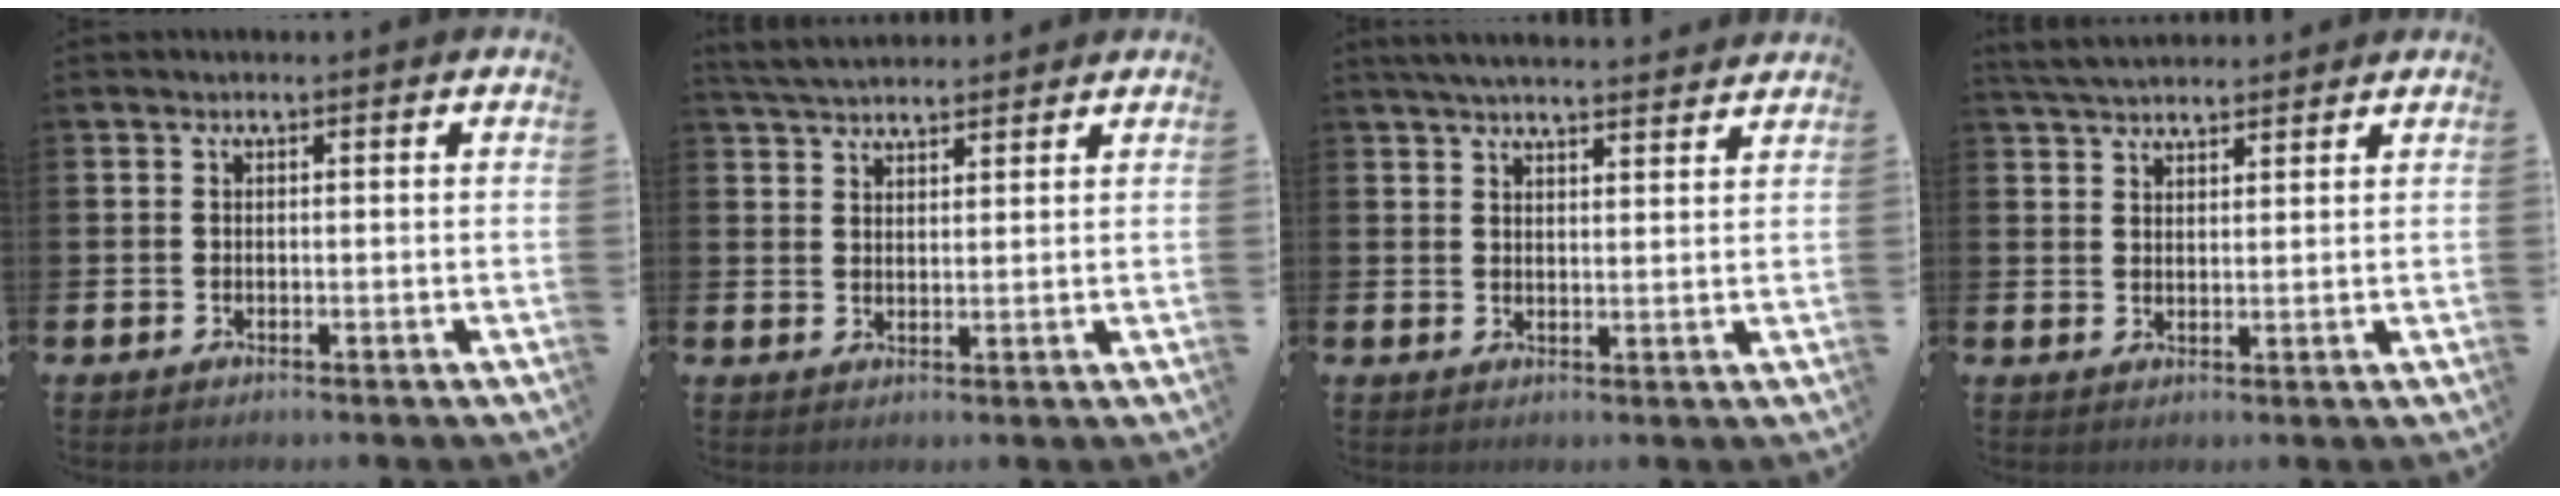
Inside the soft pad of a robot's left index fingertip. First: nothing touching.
{"total": 4.2, "force": [4.1, 0.8, 0.6], "torque": [-0.030, -0.013, 0.078]}
{"total": 4.4, "force": [4.3, 0.0, 0.8], "torque": [-0.024, -0.021, 0.078]}
{"total": 4.1, "force": [4.0, 0.8, 0.7], "torque": [-0.031, -0.010, 0.076]}